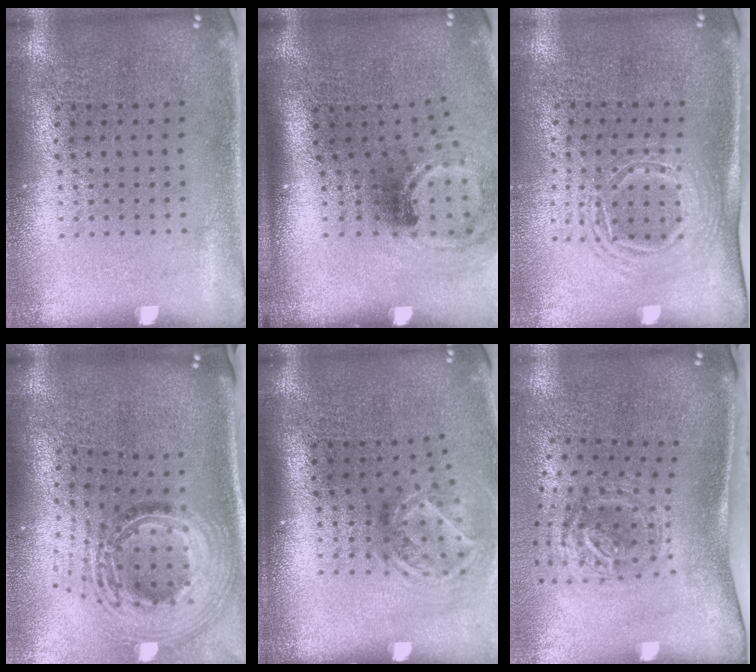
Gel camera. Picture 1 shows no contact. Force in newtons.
{"total": 1.8, "press": 1.2, "slide": 1.3}
{"total": 1.6, "press": 1.3, "slide": 1.0}
{"total": 2.6, "press": 1.8, "slide": 1.8}
{"total": 1.9, "press": 1.3, "slide": 1.4}
{"total": 1.8, "press": 1.2, "slide": 1.3}